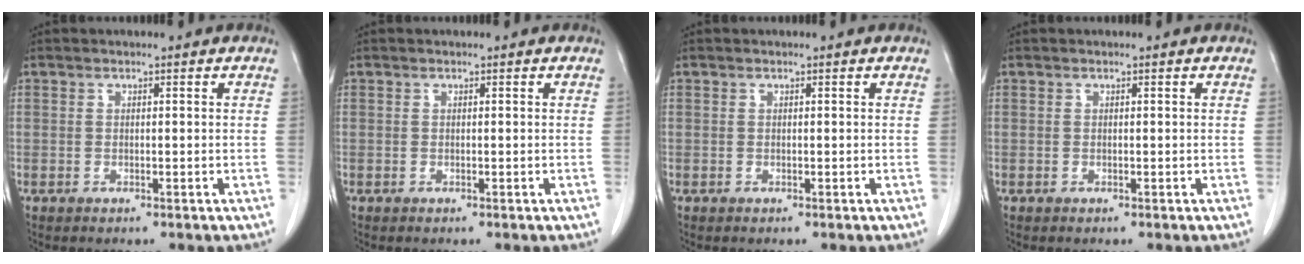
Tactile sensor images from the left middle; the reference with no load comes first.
{"total": 0.0}
{"total": 0.0}
{"total": 0.0}